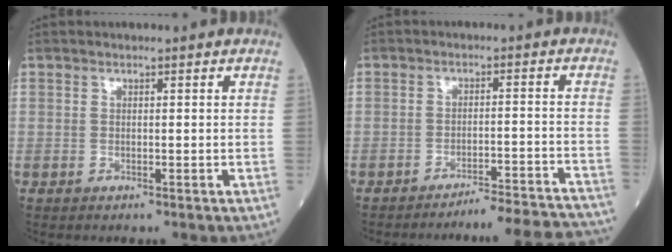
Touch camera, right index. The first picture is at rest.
{"total": 15.0, "force": [-14.7, -0.7, 3.2], "torque": [-0.019, -0.004, -0.181]}